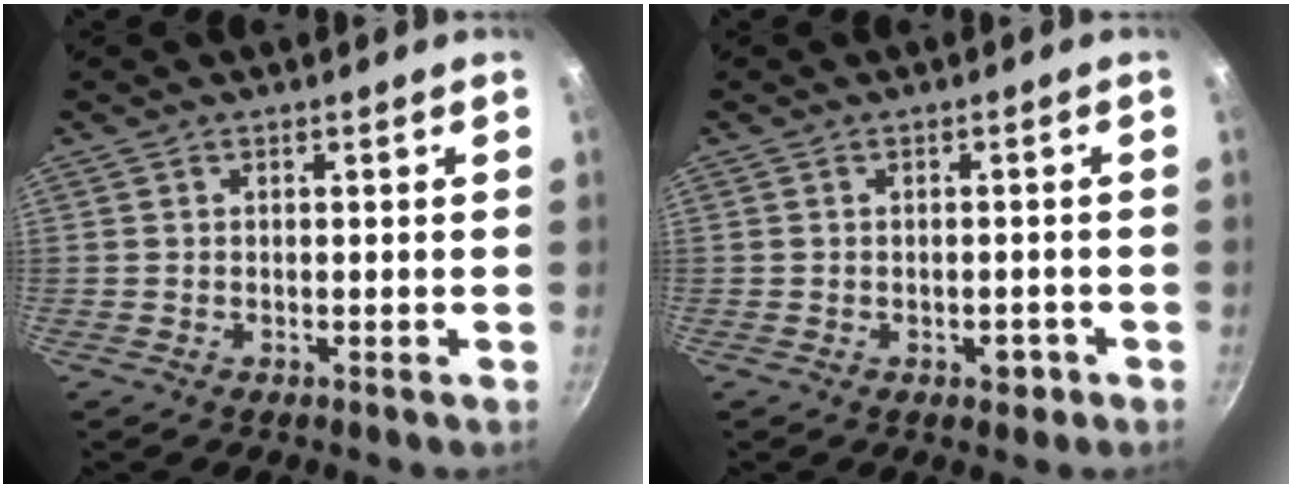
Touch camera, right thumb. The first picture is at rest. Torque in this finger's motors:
{"motor_torque": [0.73, 0.21, 0.46, 0.41, -0.03]}